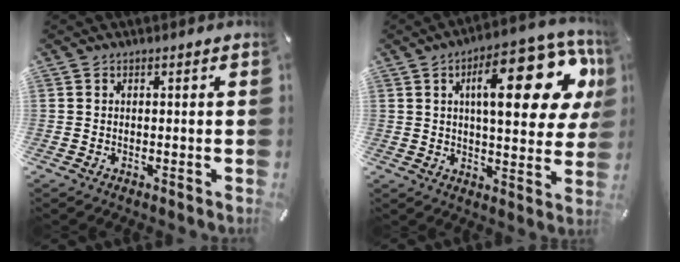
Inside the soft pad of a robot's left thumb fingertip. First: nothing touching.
{"total": 22.9, "force": [8.7, 8.6, 19.4], "torque": [-0.274, -0.035, 0.125]}